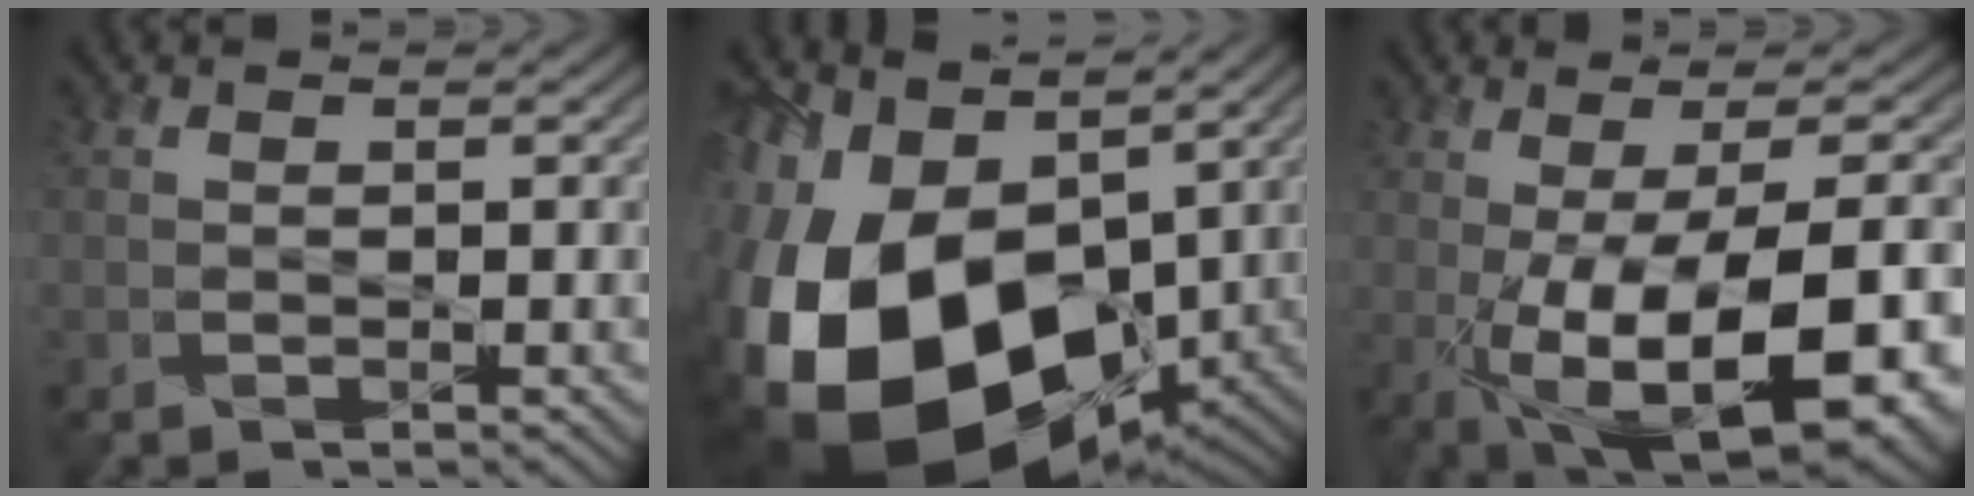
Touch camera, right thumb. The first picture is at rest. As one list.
[{"total": 21.5, "force": [-4.0, 14.5, 15.4], "torque": [-0.329, -0.052, -0.048]}, {"total": 16.3, "force": [-4.3, 5.7, 14.7], "torque": [-0.215, -0.020, -0.046]}]